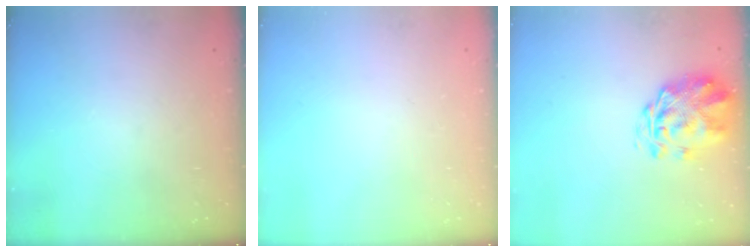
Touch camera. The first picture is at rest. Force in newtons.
{"total": 0.0}
{"total": 3.1, "press": 2.7, "slide": 1.6}